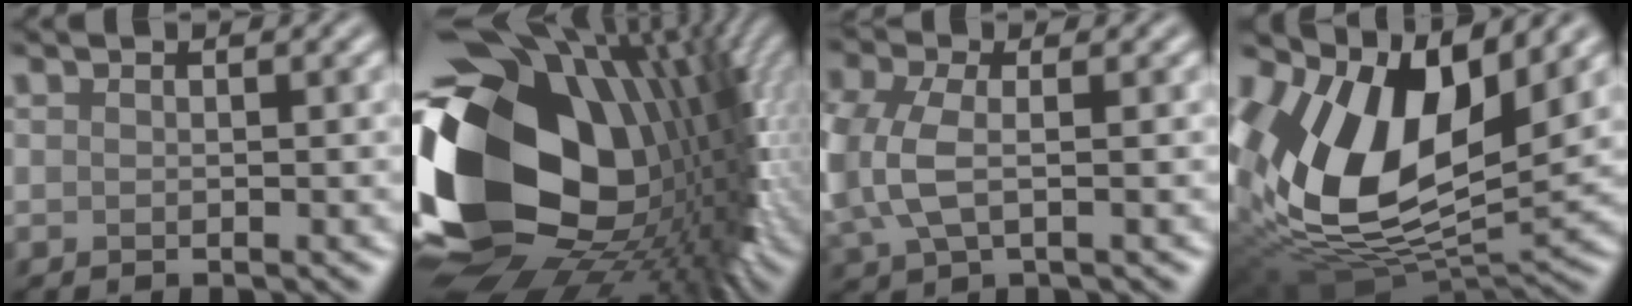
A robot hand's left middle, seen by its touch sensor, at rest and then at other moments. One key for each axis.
{"total": 20.4, "fx": -0.1, "fy": 14.3, "fz": 14.6, "tx": -0.302, "ty": -0.049, "tz": 0.025}
{"total": 5.2, "fx": -0.2, "fy": 3.1, "fz": 4.2, "tx": -0.117, "ty": 0.001, "tz": -0.010}
{"total": 14.0, "fx": 4.0, "fy": 8.0, "fz": 10.8, "tx": -0.214, "ty": -0.006, "tz": 0.072}